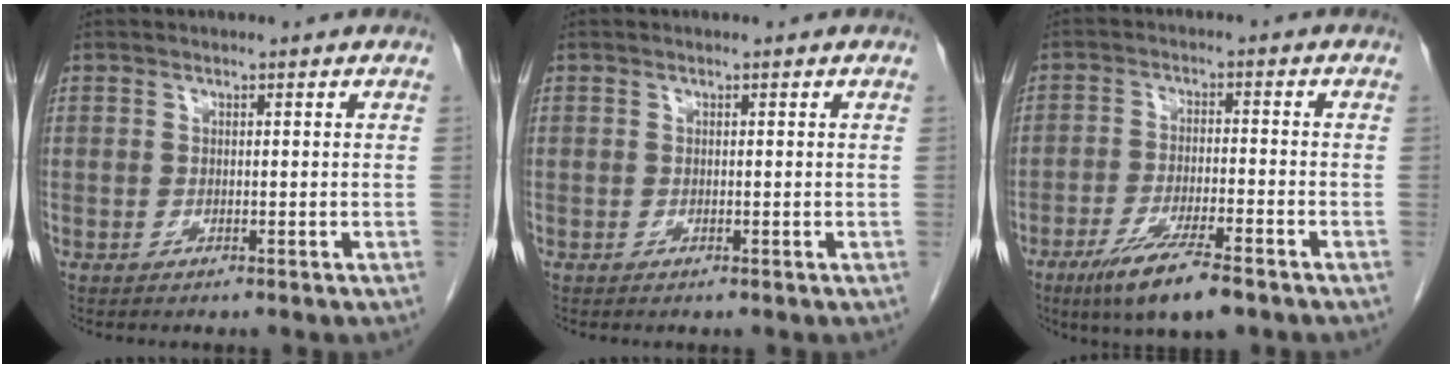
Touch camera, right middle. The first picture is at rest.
{"total": 0.0}
{"total": 9.4, "force": [-6.3, 1.1, 6.9], "torque": [-0.127, -0.021, -0.106]}